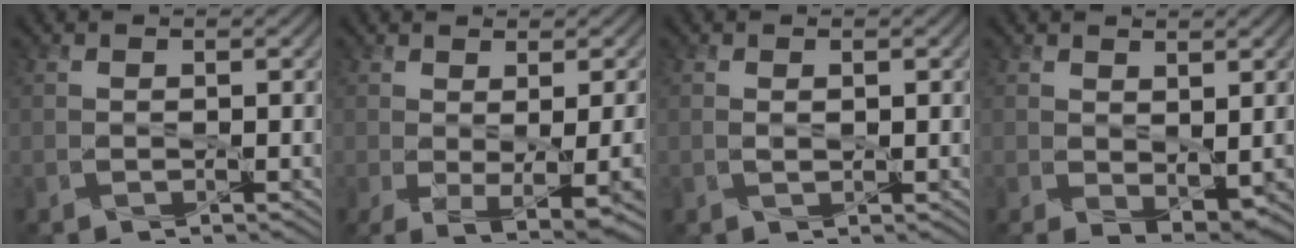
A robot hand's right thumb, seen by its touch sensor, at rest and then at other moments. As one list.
[{"total": 8.2, "force": [-1.9, 2.9, 7.4], "torque": [-0.117, -0.024, -0.003]}, {"total": 0.8, "force": [0.2, 0.4, 0.7], "torque": [-0.014, -0.001, 0.004]}, {"total": 3.4, "force": [0.2, 1.9, 2.9], "torque": [-0.058, -0.018, 0.015]}]